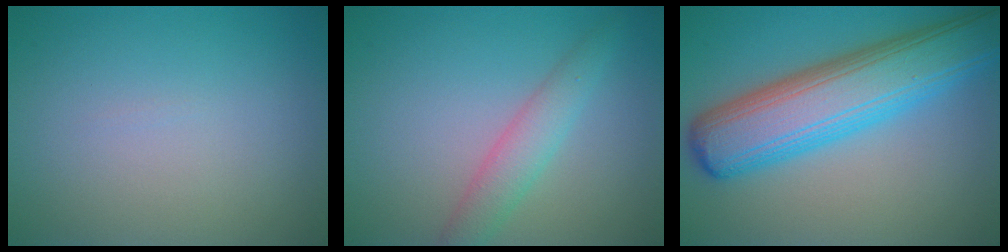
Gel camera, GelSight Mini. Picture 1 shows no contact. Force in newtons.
{"total": 2.9, "press": 2.9, "slide": 0.1}
{"total": 9.7, "press": 9.7, "slide": 0.2}